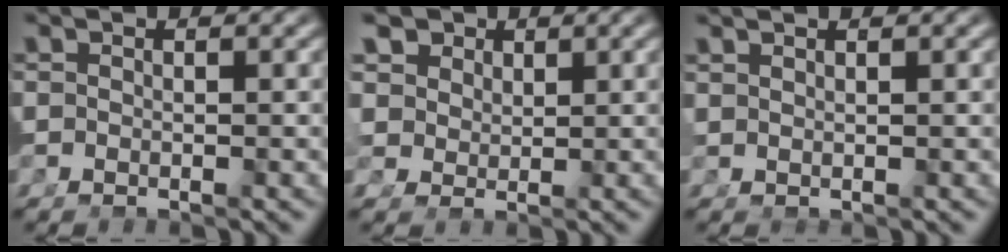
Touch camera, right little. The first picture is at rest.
{"total": 4.6, "force": [2.3, 3.3, 2.3], "torque": [-0.055, -0.010, 0.049]}
{"total": 1.6, "force": [1.3, -0.8, 0.3], "torque": [0.011, 0.007, 0.029]}